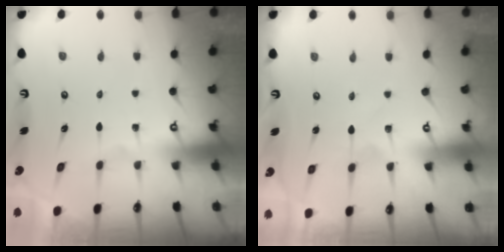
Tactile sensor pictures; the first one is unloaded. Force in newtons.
{"total": 2.3, "press": 2.3, "slide": 0.2}